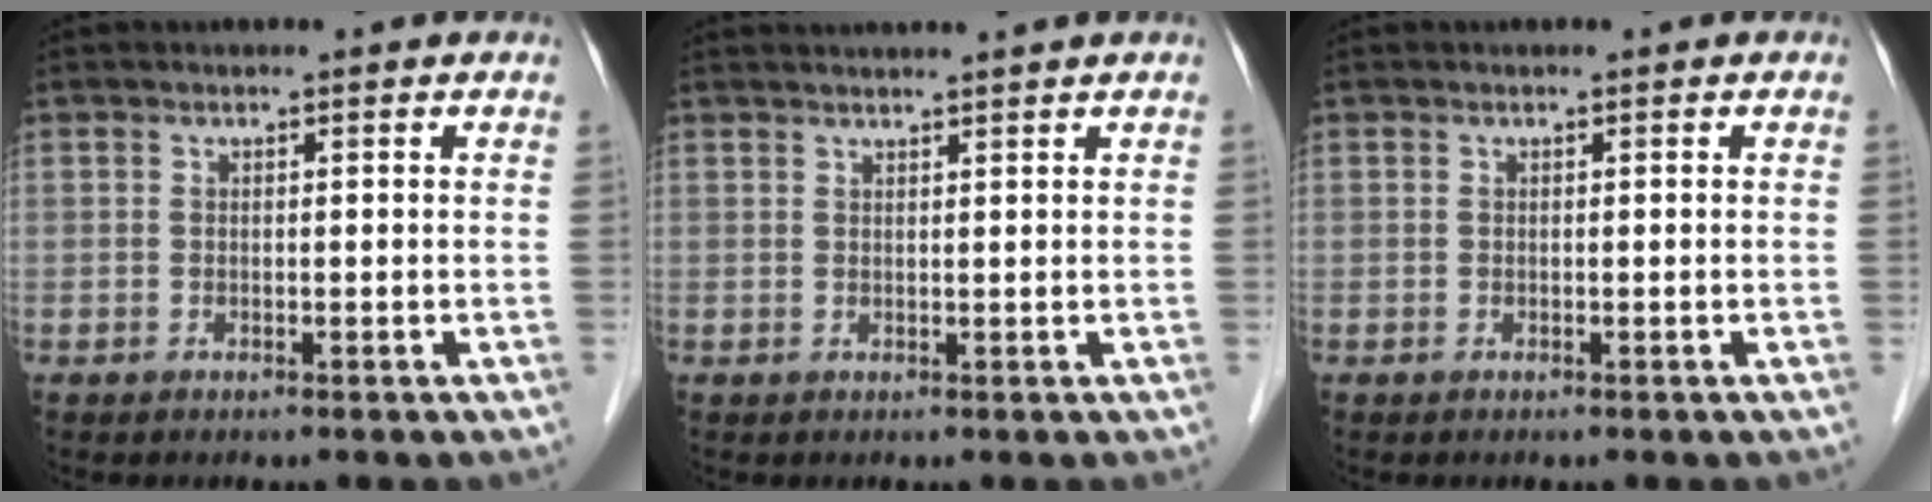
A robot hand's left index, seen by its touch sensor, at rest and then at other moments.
{"total": 4.7, "force": [4.2, -1.0, 1.6], "torque": [-0.016, 0.020, 0.055]}
{"total": 0.0}